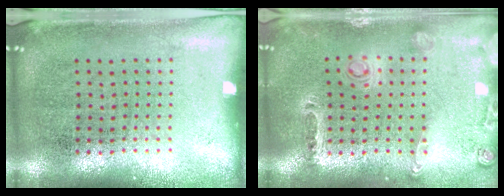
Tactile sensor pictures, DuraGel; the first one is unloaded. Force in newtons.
{"total": 0.6, "press": 0.6, "slide": 0.3}